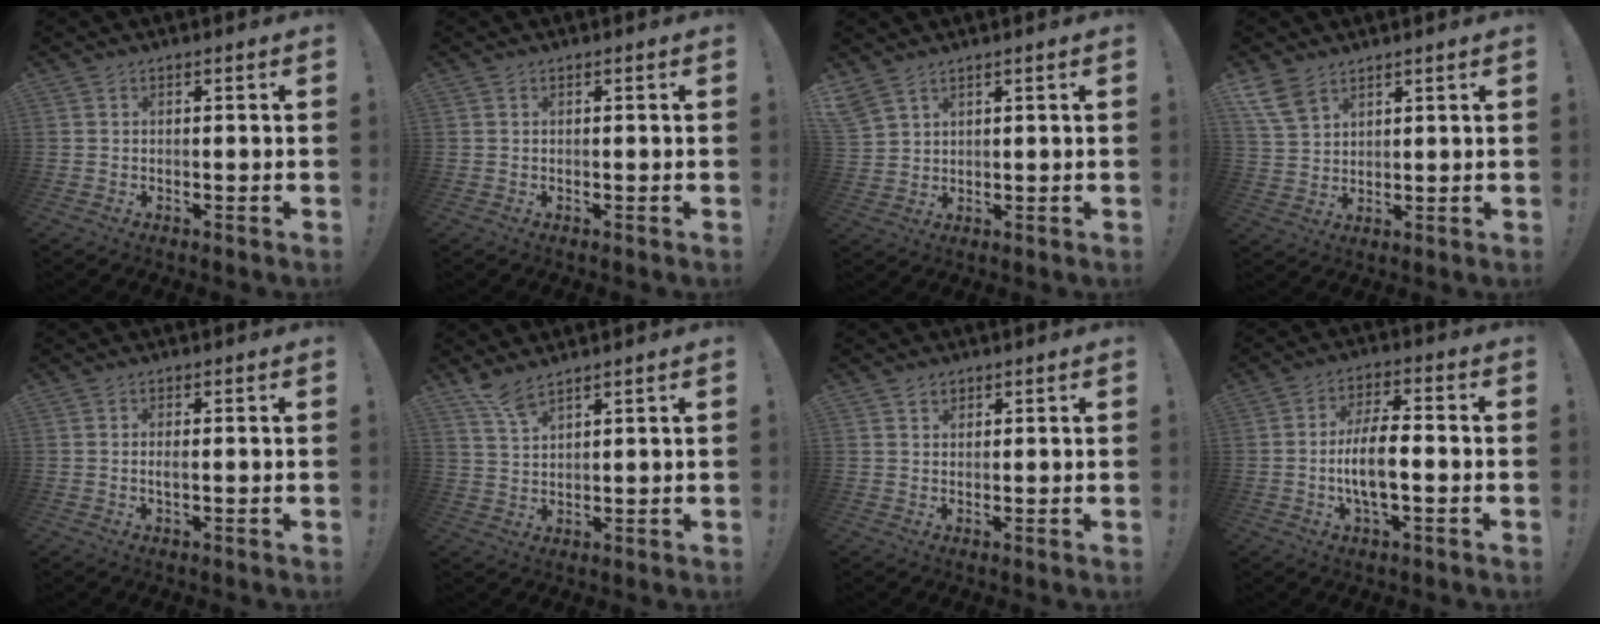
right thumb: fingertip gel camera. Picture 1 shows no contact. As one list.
[{"total": 0.0}, {"total": 4.9, "force": [3.8, 2.2, 2.0], "torque": [-0.046, -0.016, 0.078]}, {"total": 7.7, "force": [5.2, 4.1, 3.9], "torque": [-0.084, -0.019, 0.103]}, {"total": 1.6, "force": [-0.3, 0.3, 1.6], "torque": [-0.028, 0.000, -0.007]}, {"total": 5.5, "force": [4.5, 0.9, 3.0], "torque": [-0.060, -0.027, 0.082]}, {"total": 1.8, "force": [1.2, 1.3, 0.2], "torque": [0.004, -0.006, 0.021]}, {"total": 10.1, "force": [-2.1, 3.5, 9.2], "torque": [-0.189, 0.009, -0.040]}]